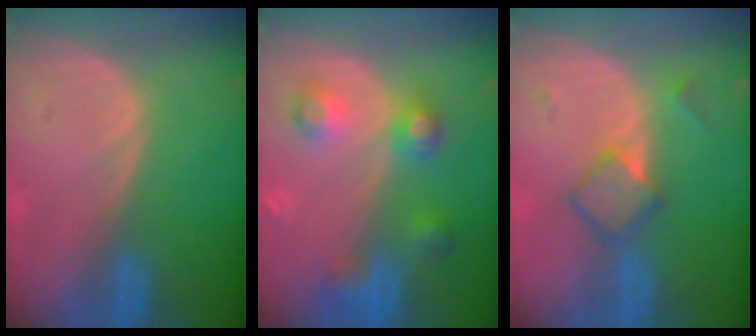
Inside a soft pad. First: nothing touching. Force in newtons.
{"total": 6.0, "press": 6.0, "slide": 0.3}
{"total": 4.7, "press": 4.6, "slide": 0.6}